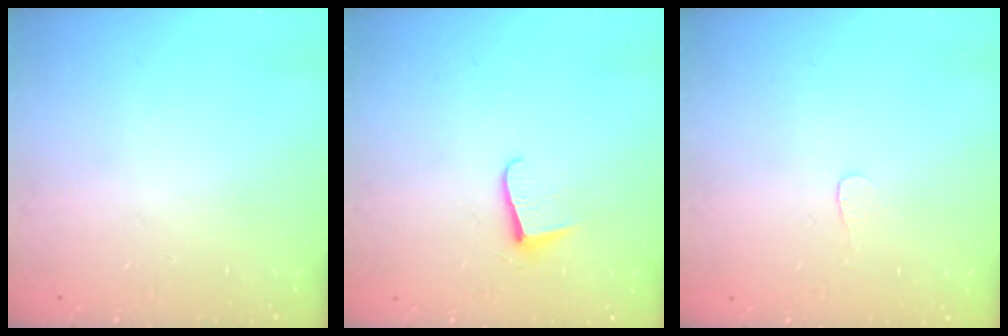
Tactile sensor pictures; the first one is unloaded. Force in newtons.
{"total": 5.9, "press": 5.9, "slide": 0.6}
{"total": 3.0, "press": 3.0, "slide": 0.2}